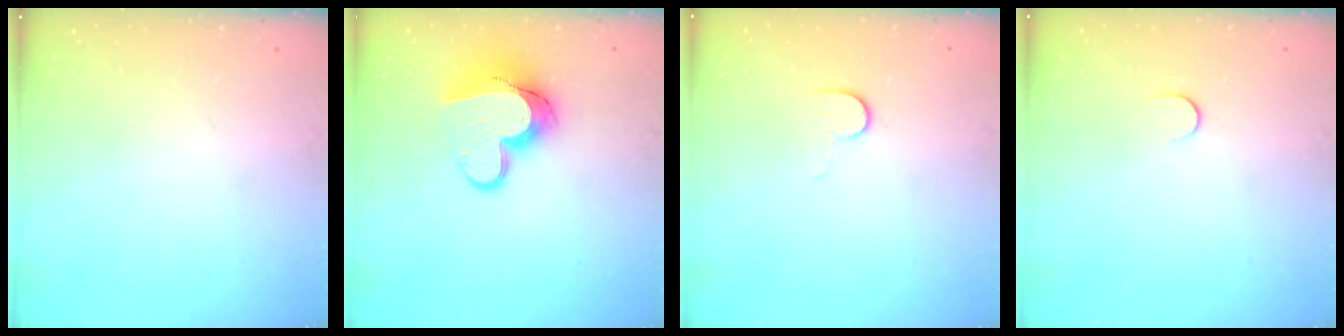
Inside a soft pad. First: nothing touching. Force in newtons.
{"total": 13.4, "press": 13.4, "slide": 1.1}
{"total": 4.8, "press": 4.7, "slide": 0.5}
{"total": 5.2, "press": 5.2, "slide": 0.5}